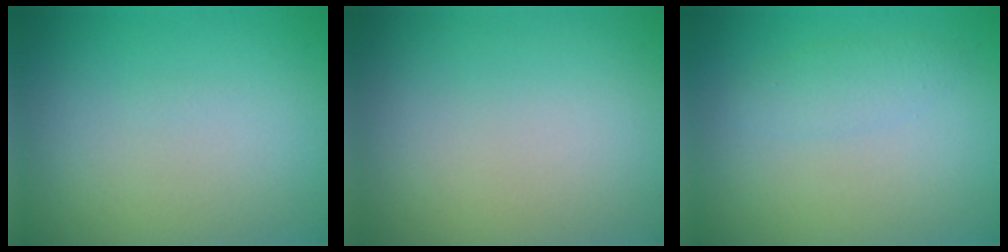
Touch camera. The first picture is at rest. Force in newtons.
{"total": 0.0}
{"total": 1.6, "press": 1.6, "slide": 0.0}